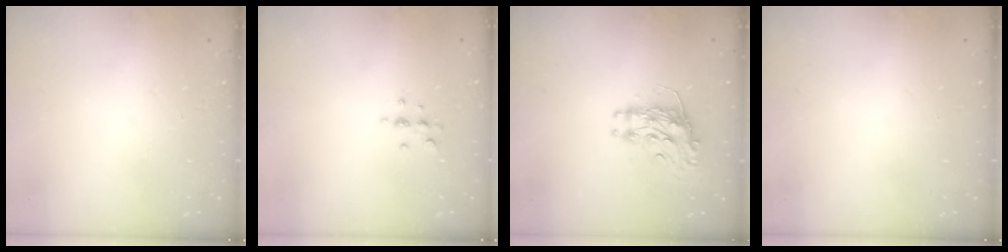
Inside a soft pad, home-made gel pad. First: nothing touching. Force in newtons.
{"total": 3.7, "press": 3.7, "slide": 0.5}
{"total": 9.1, "press": 9.0, "slide": 1.0}
{"total": 0.0}